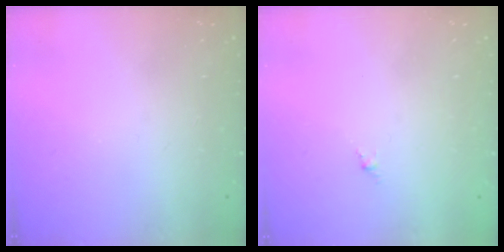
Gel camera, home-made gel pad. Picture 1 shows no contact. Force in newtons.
{"total": 0.0}